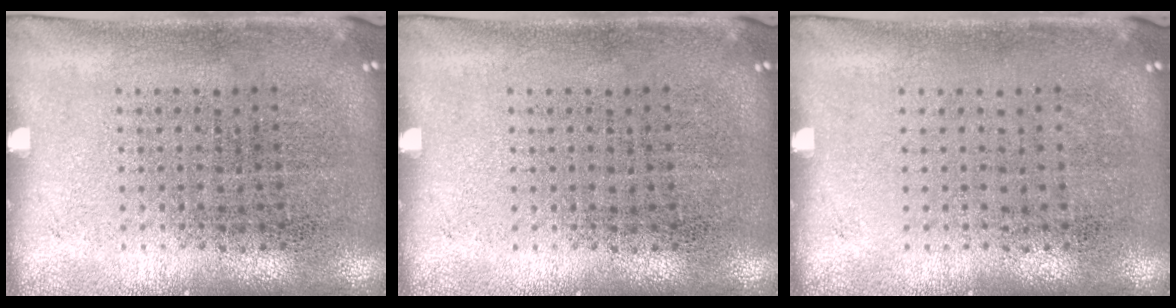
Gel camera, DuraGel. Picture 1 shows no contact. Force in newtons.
{"total": 0.0}
{"total": 0.0}